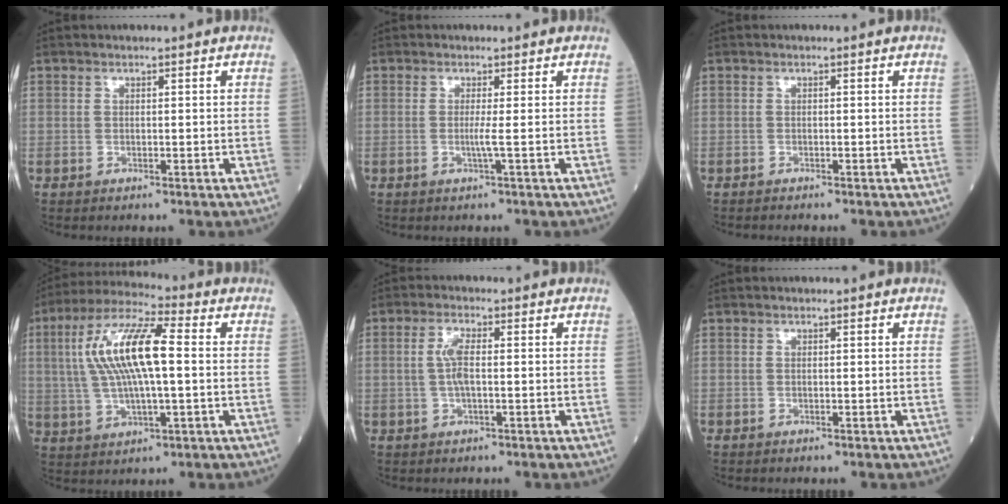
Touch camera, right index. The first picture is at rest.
{"total": 1.4, "force": [-0.2, -0.6, 1.2], "torque": [-0.018, -0.001, -0.010]}
{"total": 0.9, "force": [-0.9, 0.0, 0.3], "torque": [-0.006, 0.000, -0.013]}
{"total": 13.8, "force": [1.6, 3.2, 13.4], "torque": [-0.274, 0.026, 0.027]}
{"total": 3.4, "force": [0.1, 0.7, 3.3], "torque": [-0.073, 0.005, 0.003]}
{"total": 0.0}